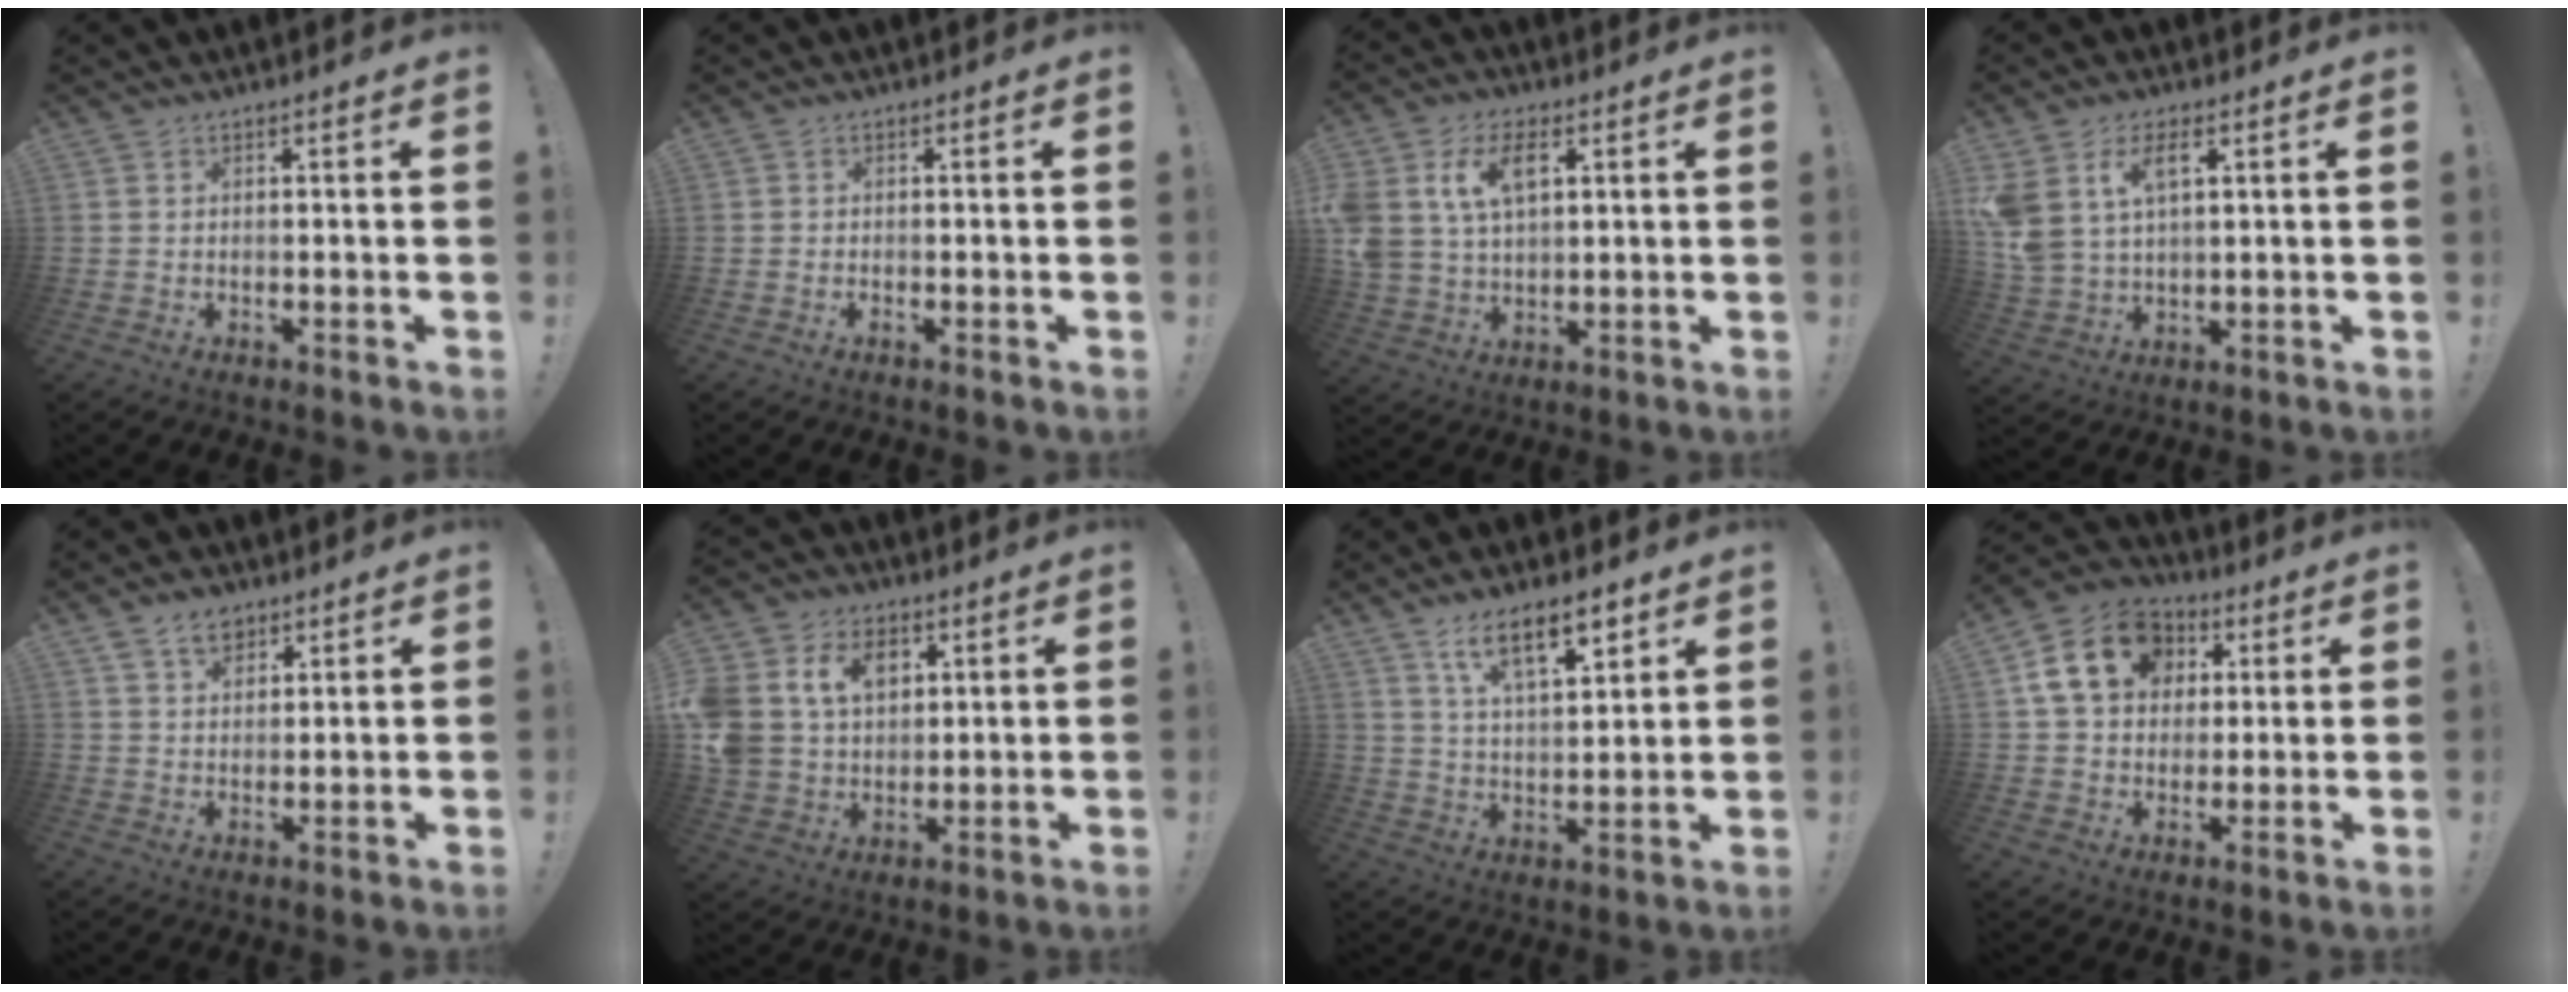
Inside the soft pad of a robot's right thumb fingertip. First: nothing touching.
{"total": 0.7, "force": [-0.6, 0.2, 0.0], "torque": [-0.006, 0.003, -0.009]}
{"total": 11.9, "force": [4.7, 7.9, 7.5], "torque": [-0.144, -0.006, 0.089]}
{"total": 9.4, "force": [4.4, 5.3, 6.4], "torque": [-0.135, -0.014, 0.078]}
{"total": 6.4, "force": [4.2, 4.2, 2.4], "torque": [-0.038, -0.013, 0.080]}
{"total": 14.6, "force": [5.5, 11.3, 7.5], "torque": [-0.131, -0.015, 0.111]}
{"total": 11.9, "force": [7.6, 4.2, 8.2], "torque": [-0.125, -0.032, 0.128]}
{"total": 17.3, "force": [5.7, 13.5, 9.1], "torque": [-0.135, -0.003, 0.117]}